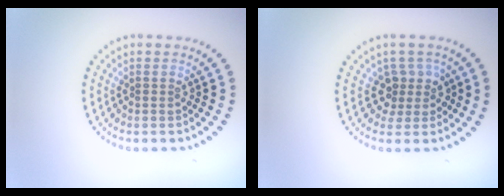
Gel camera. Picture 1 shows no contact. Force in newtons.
{"total": 2.5, "press": 1.9, "slide": 1.5}